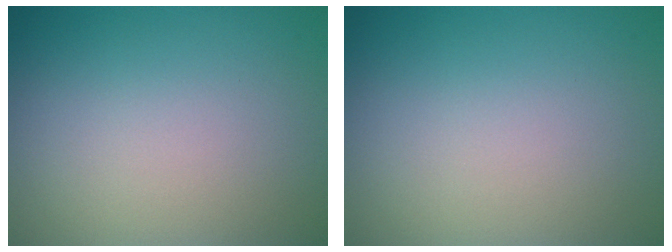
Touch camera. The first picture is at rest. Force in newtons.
{"total": 0.0}